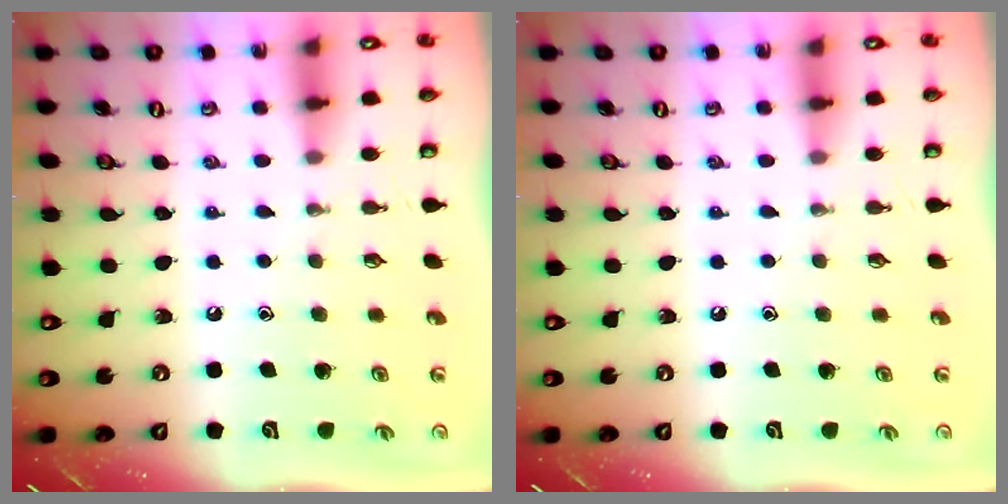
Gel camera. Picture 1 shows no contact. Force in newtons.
{"total": 0.0}